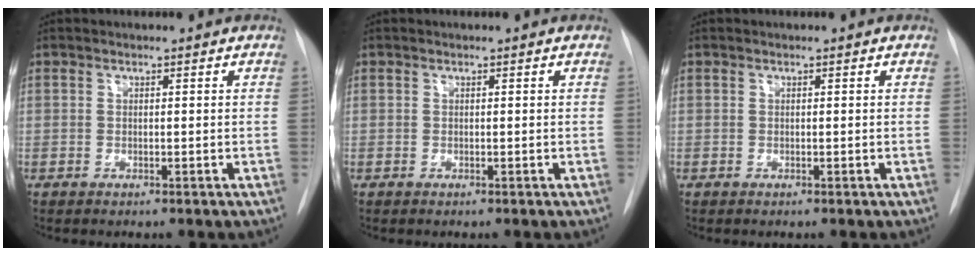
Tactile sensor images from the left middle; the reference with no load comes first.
{"total": 0.0}
{"total": 0.0}